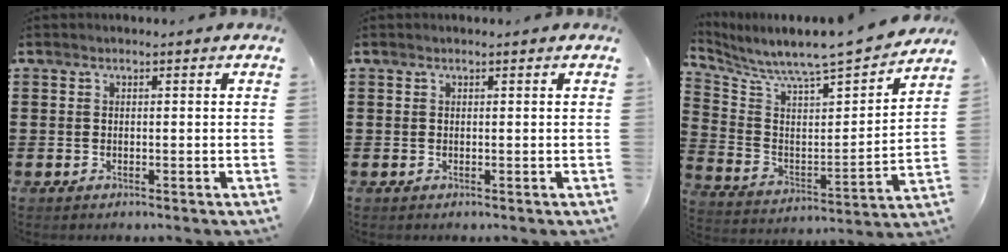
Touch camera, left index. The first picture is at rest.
{"total": 0.0}
{"total": 6.3, "force": [6.2, 0.1, 1.3], "torque": [-0.064, -0.065, 0.096]}